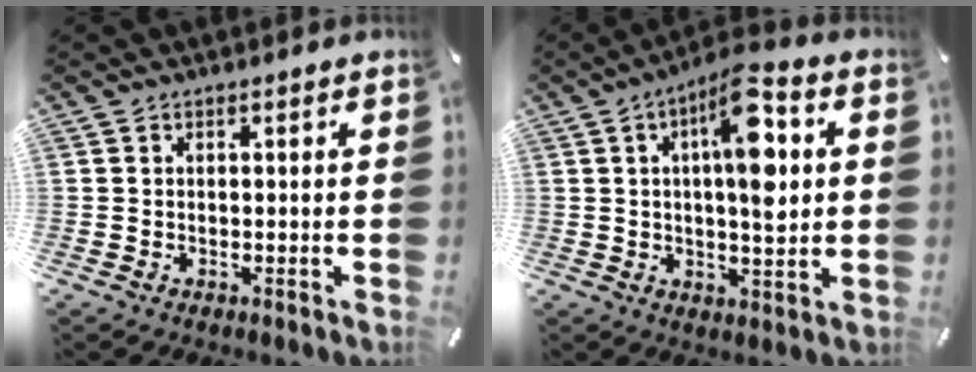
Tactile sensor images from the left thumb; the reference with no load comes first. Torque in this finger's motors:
{"motor_torque": [0.69, 0.62, 0.43, 0.00, 0.15]}